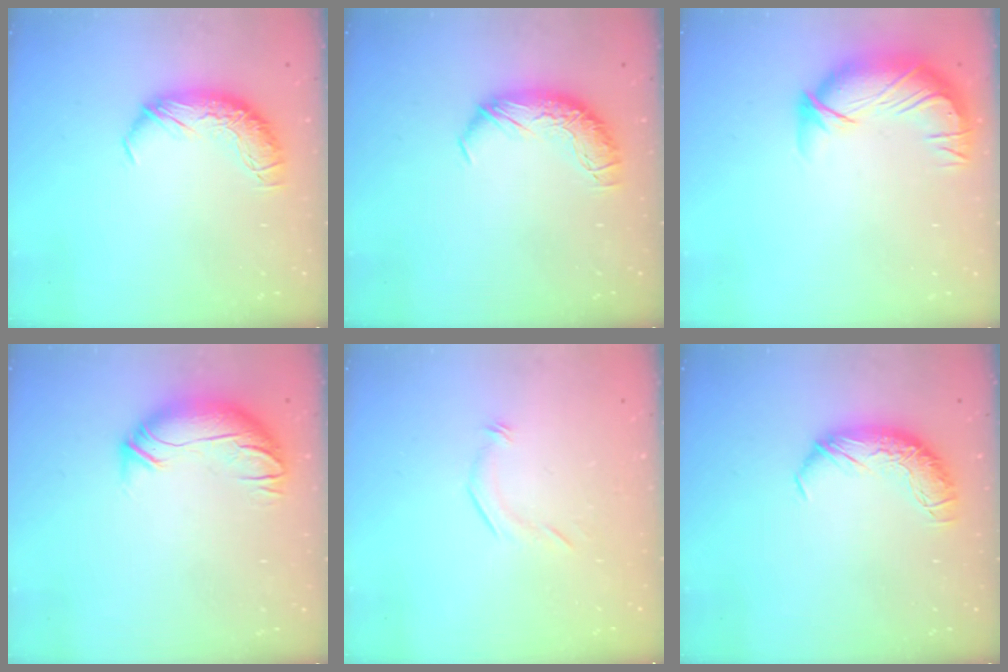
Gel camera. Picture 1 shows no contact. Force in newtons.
{"total": 0.0}
{"total": 3.2, "press": 0.2, "slide": 3.1}
{"total": 3.3, "press": 1.8, "slide": 2.8}
{"total": 6.1, "press": 6.1, "slide": 0.9}
{"total": 0.0}